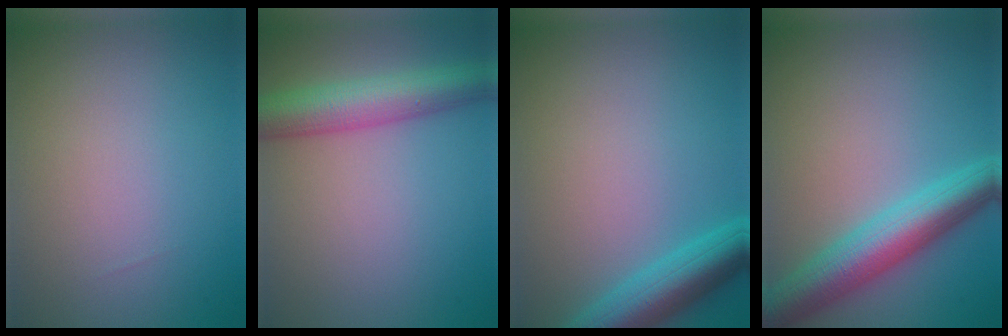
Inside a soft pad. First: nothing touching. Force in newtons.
{"total": 6.1, "press": 6.1, "slide": 0.1}
{"total": 5.5, "press": 5.5, "slide": 0.3}
{"total": 7.0, "press": 7.0, "slide": 0.2}